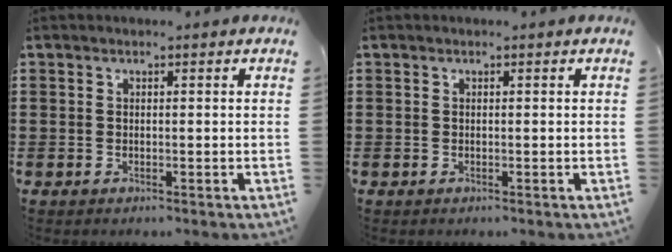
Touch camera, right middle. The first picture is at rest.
{"total": 0.0}